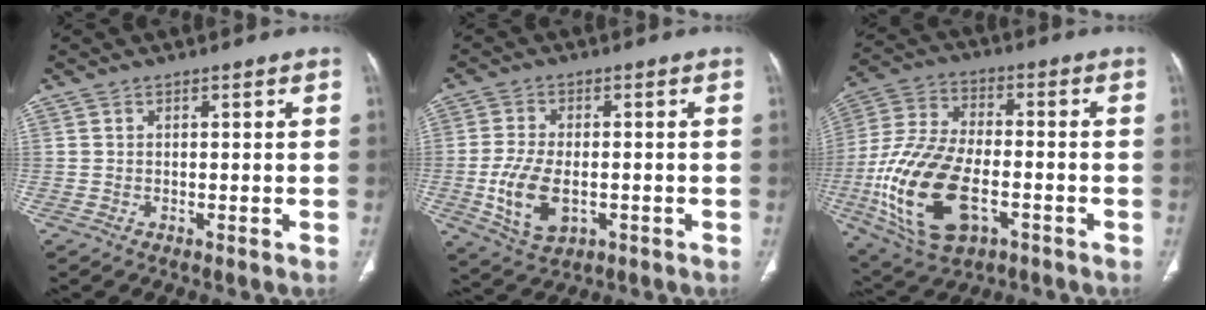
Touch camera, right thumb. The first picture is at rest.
{"total": 10.0, "force": [-2.2, 5.9, 7.8], "torque": [-0.153, -0.001, -0.029]}
{"total": 20.9, "force": [-6.1, 11.3, 16.4], "torque": [-0.347, 0.013, -0.102]}